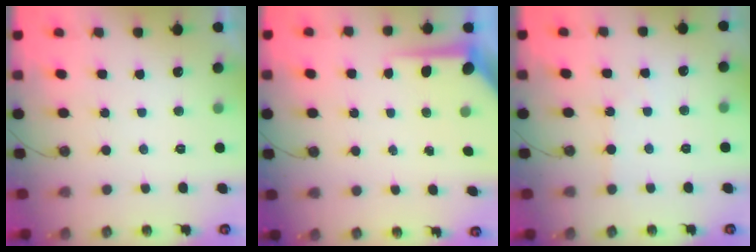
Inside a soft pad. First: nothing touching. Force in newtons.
{"total": 7.5, "press": 7.5, "slide": 0.7}
{"total": 2.2, "press": 2.2, "slide": 0.3}